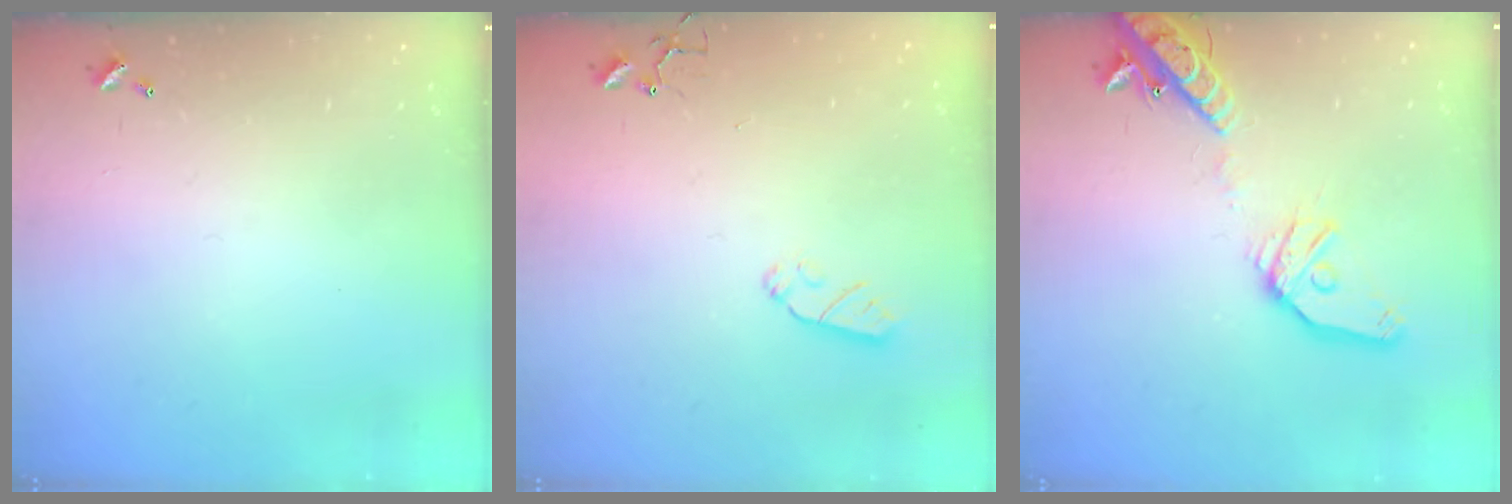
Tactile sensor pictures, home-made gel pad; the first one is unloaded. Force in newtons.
{"total": 5.4, "press": 5.4, "slide": 0.4}
{"total": 17.4, "press": 17.1, "slide": 3.1}